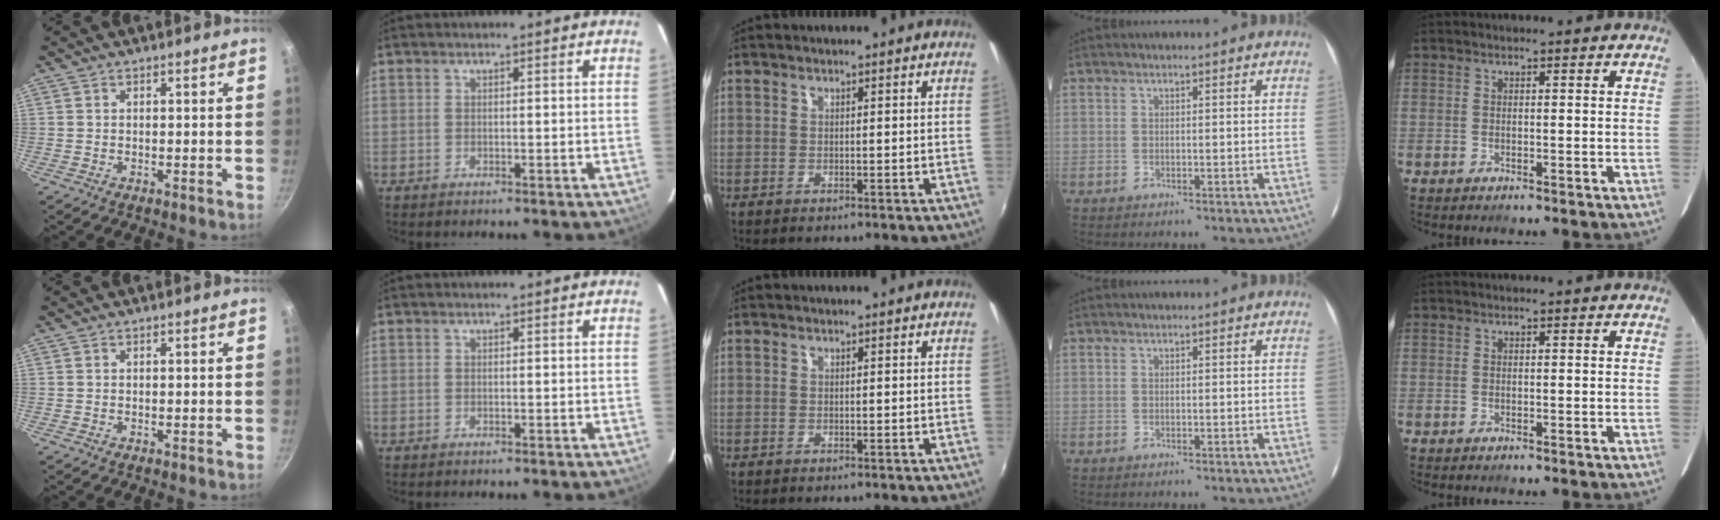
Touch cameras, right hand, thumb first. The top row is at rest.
{}